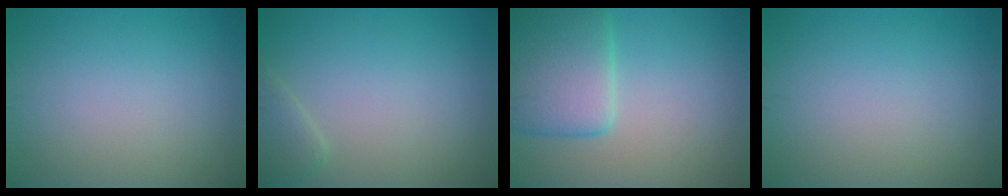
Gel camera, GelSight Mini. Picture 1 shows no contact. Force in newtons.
{"total": 1.6, "press": 1.6, "slide": 0.2}
{"total": 6.0, "press": 6.0, "slide": 0.4}
{"total": 0.0}